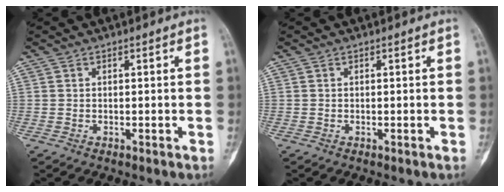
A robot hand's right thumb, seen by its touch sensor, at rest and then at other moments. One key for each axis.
{"total": 0.0}